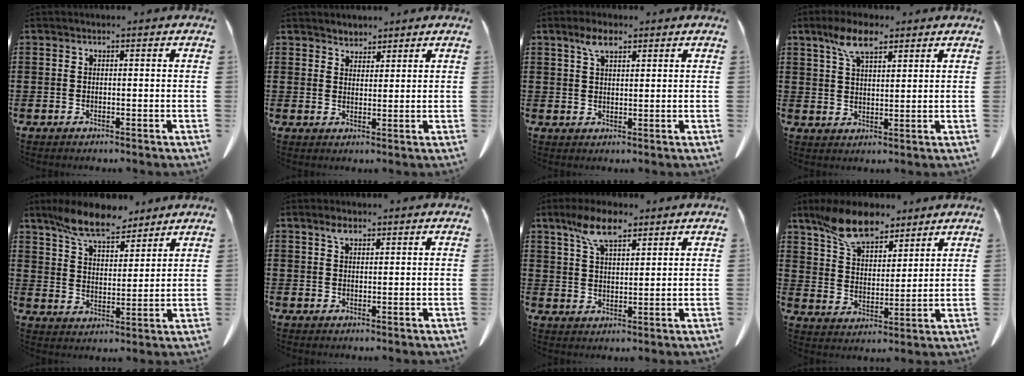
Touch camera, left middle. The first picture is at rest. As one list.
[{"total": 2.5, "force": [2.4, 0.8, -0.2], "torque": [-0.003, -0.002, 0.047]}, {"total": 3.9, "force": [2.4, 1.5, 2.6], "torque": [-0.059, 0.005, 0.043]}, {"total": 6.9, "force": [4.4, 2.6, 4.6], "torque": [-0.101, 0.002, 0.081]}, {"total": 9.4, "force": [8.0, 2.3, 4.4], "torque": [-0.110, -0.018, 0.151]}, {"total": 2.1, "force": [1.4, 0.9, 1.3], "torque": [-0.021, -0.003, 0.025]}, {"total": 7.6, "force": [5.1, 2.9, 4.9], "torque": [-0.110, 0.001, 0.093]}, {"total": 10.7, "force": [8.4, 4.2, 5.1], "torque": [-0.120, -0.020, 0.159]}]